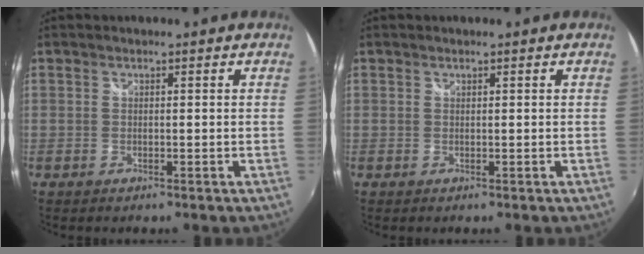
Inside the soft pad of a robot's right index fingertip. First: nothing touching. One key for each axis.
{"total": 0.0}